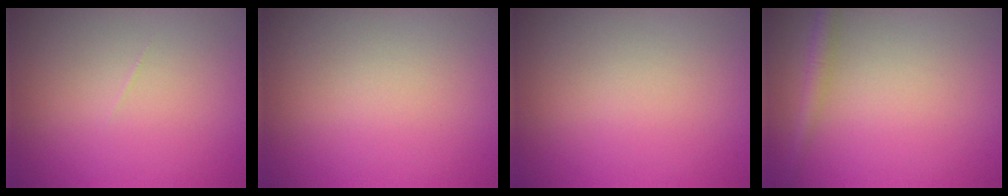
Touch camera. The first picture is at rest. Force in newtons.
{"total": 0.0}
{"total": 0.0}
{"total": 1.8, "press": 1.8, "slide": 0.1}